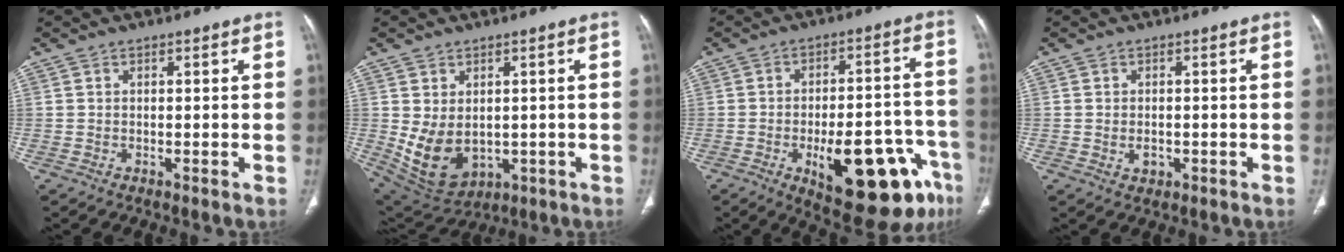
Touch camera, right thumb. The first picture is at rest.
{"total": 10.5, "force": [-0.5, 7.5, 7.3], "torque": [-0.118, -0.008, 0.025]}
{"total": 21.4, "force": [-9.5, 8.2, 17.3], "torque": [-0.176, 0.043, -0.114]}
{"total": 2.1, "force": [-0.4, 1.6, 1.3], "torque": [-0.016, 0.001, -0.002]}